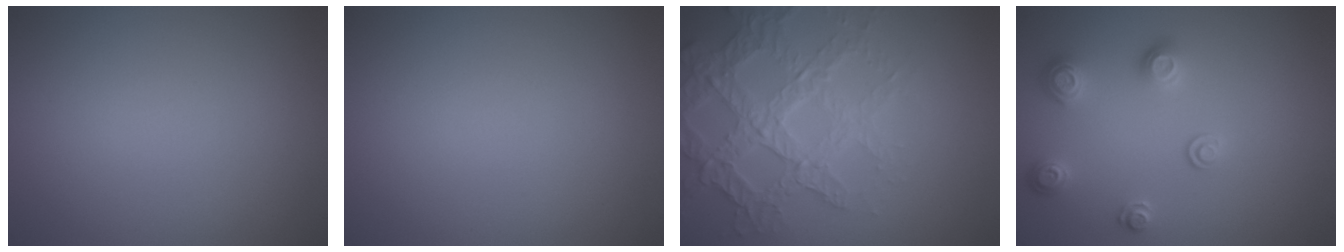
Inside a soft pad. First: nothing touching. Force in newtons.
{"total": 0.0}
{"total": 6.6, "press": 5.0, "slide": 4.3}
{"total": 2.3, "press": 2.3, "slide": 0.6}